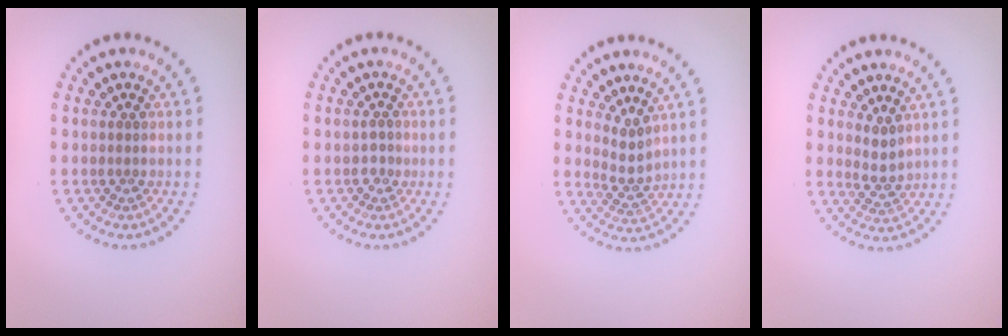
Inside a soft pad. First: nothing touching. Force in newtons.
{"total": 0.9, "press": 0.8, "slide": 0.4}
{"total": 2.0, "press": 1.4, "slide": 1.4}
{"total": 1.8, "press": 1.5, "slide": 0.9}